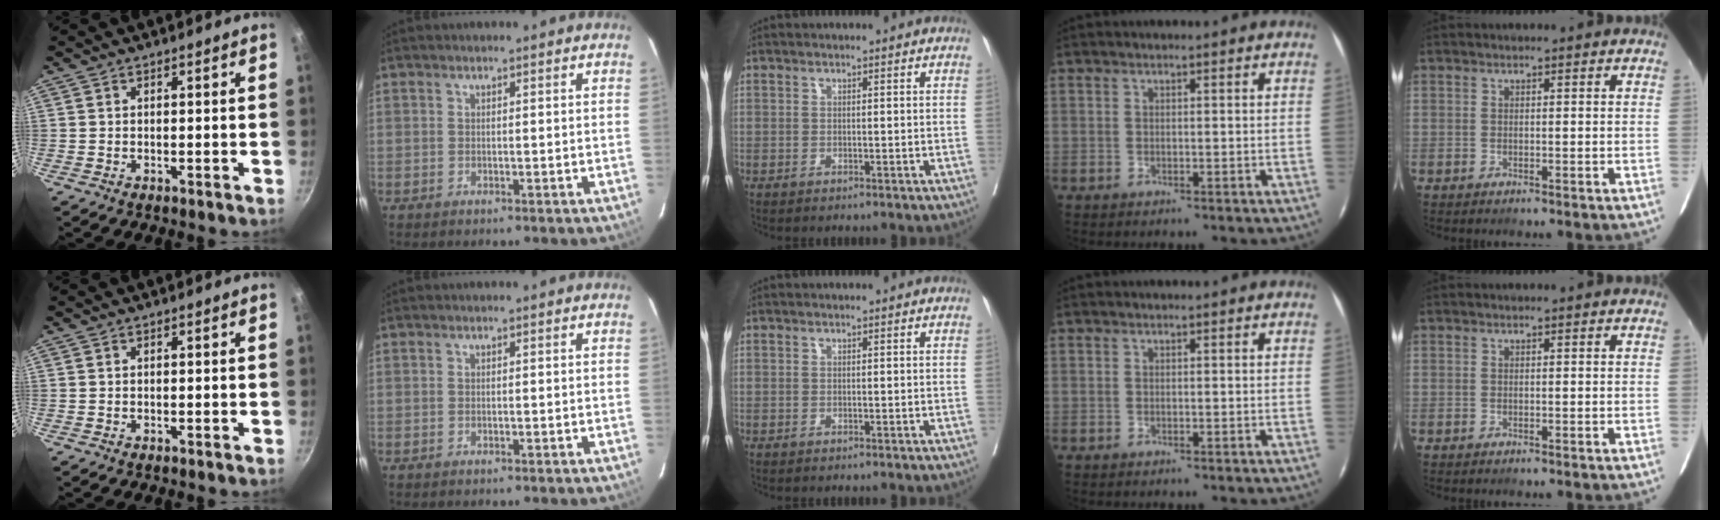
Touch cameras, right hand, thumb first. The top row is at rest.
{}